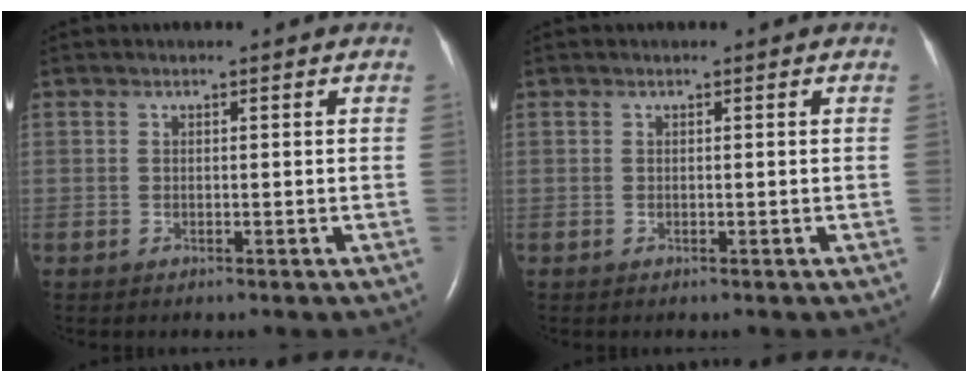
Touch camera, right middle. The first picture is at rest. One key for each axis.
{"total": 0.0}